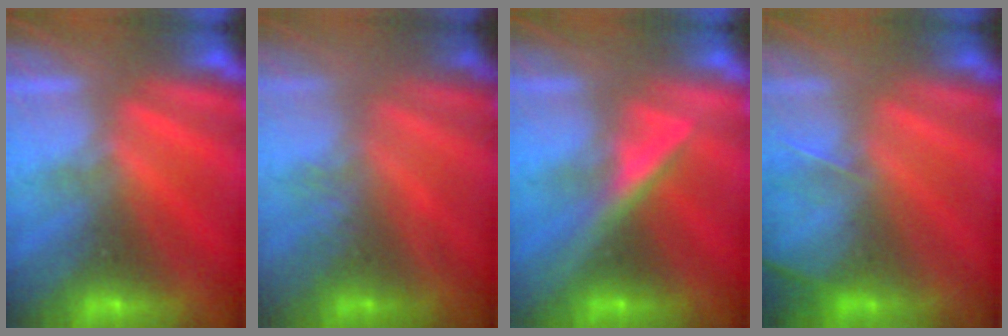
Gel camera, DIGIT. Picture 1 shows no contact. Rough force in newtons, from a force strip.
{"total": 2.5}
{"total": 3.5}
{"total": 2.1}